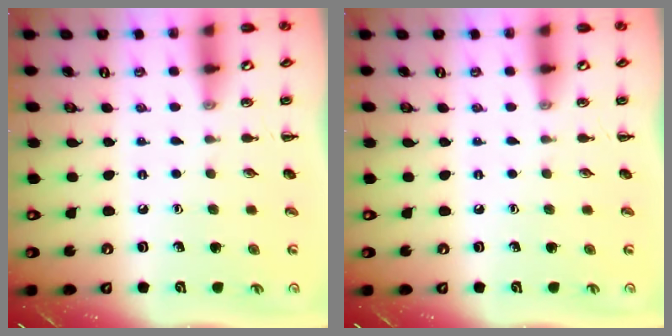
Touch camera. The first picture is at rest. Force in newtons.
{"total": 0.0}